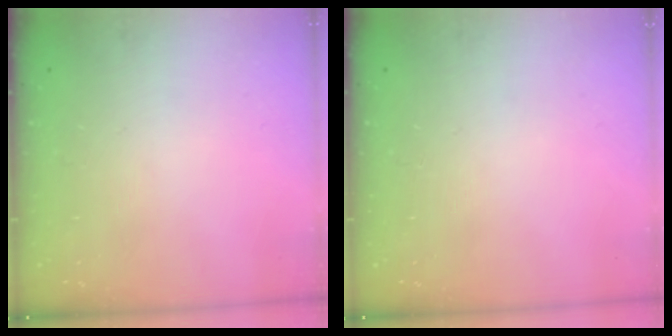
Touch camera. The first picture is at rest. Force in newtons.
{"total": 0.0}